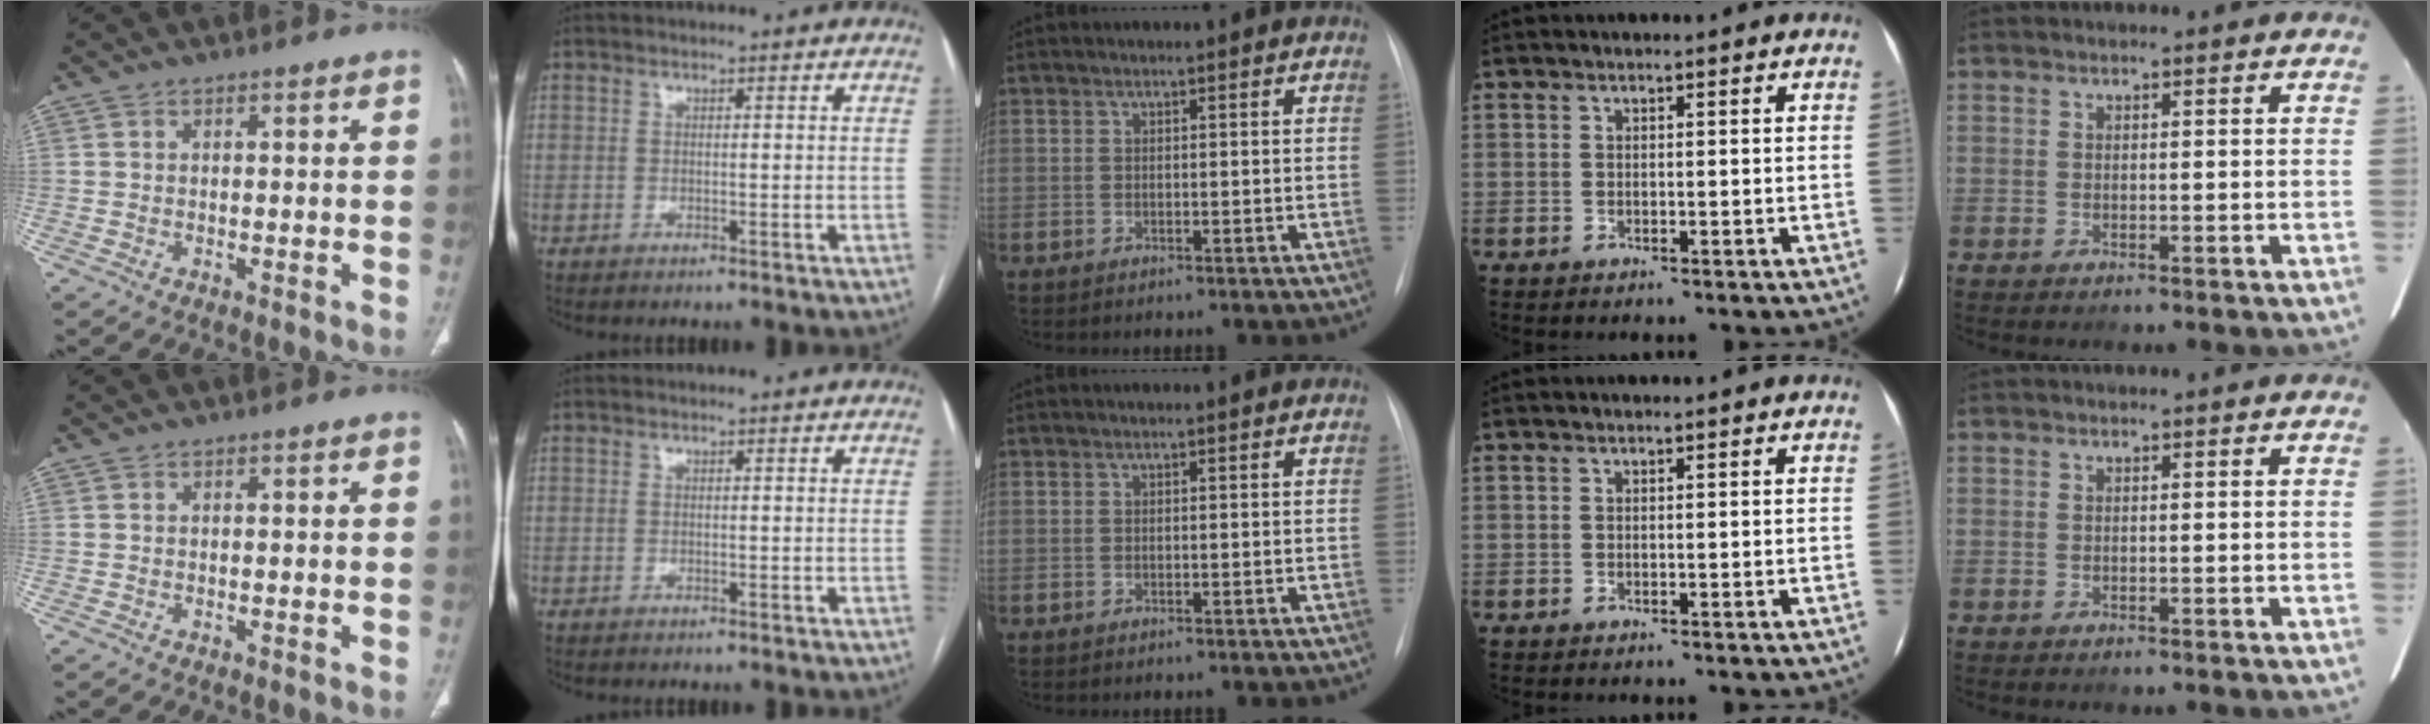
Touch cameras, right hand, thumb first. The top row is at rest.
{}